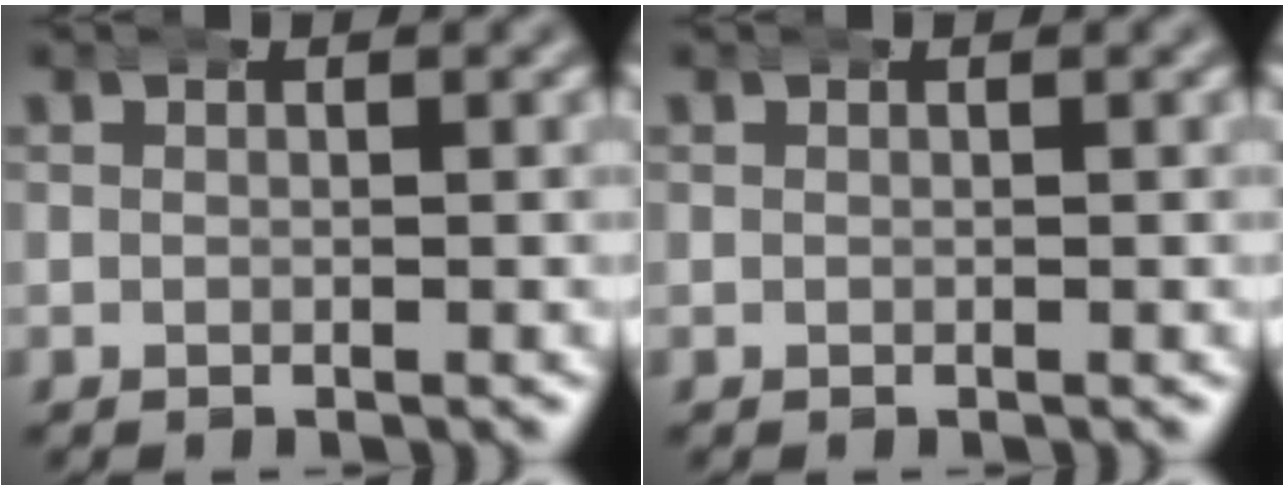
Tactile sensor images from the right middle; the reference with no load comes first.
{"total": 0.0}